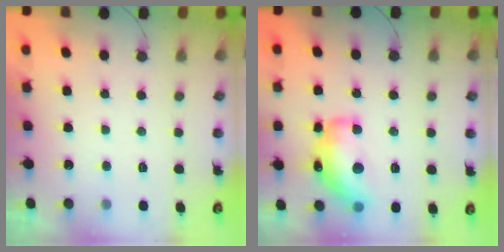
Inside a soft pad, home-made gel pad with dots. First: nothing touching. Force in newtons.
{"total": 16.5, "press": 16.5, "slide": 0.7}